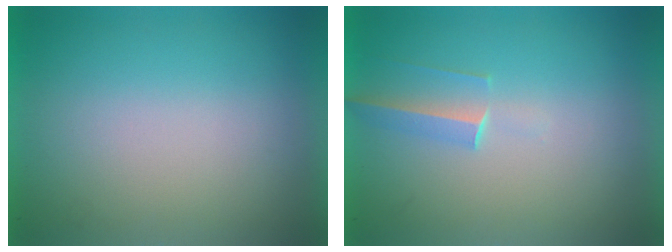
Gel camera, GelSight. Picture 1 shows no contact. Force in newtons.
{"total": 1.4}